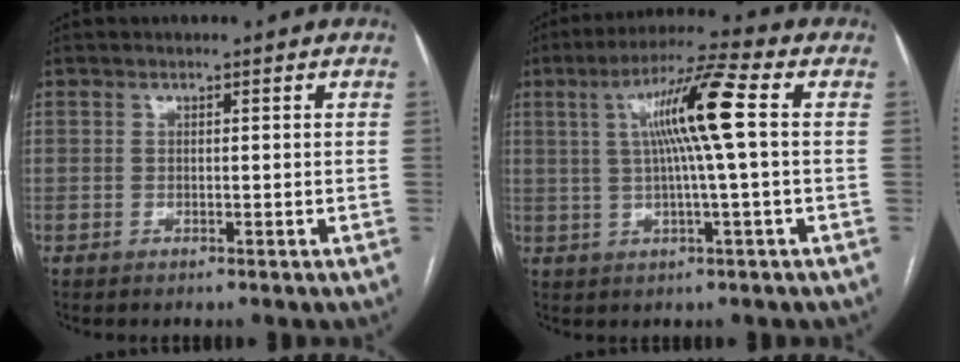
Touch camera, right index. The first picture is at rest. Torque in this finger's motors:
{"motor_torque": [0.96, -0.28, 0.55, 0.16]}